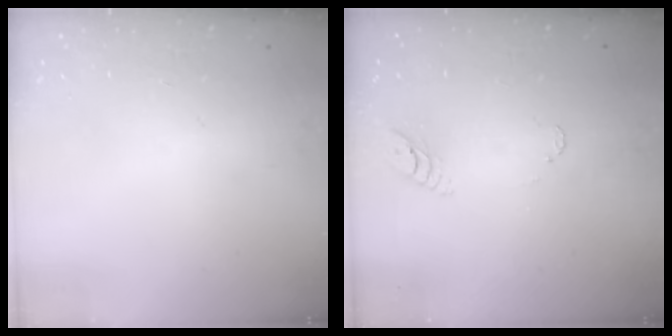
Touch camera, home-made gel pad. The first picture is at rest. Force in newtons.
{"total": 3.7, "press": 3.7, "slide": 0.2}